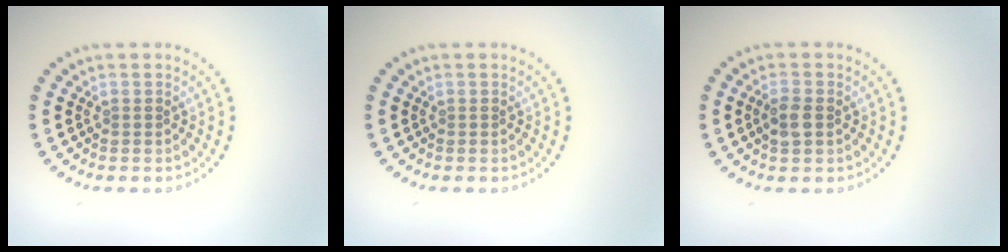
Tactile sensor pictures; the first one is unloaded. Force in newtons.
{"total": 0.0}
{"total": 1.9, "press": 1.9, "slide": 0.3}